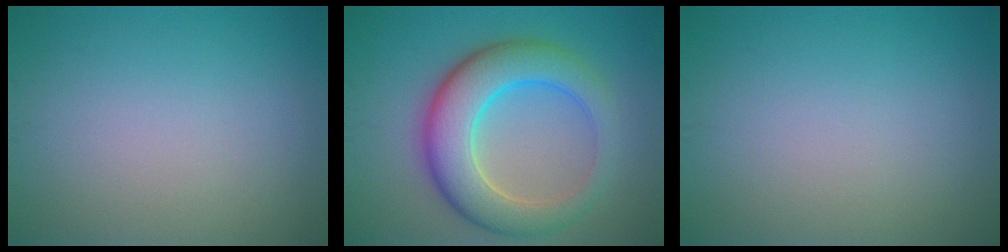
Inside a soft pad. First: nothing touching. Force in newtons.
{"total": 8.2, "press": 8.2, "slide": 0.6}
{"total": 0.0}